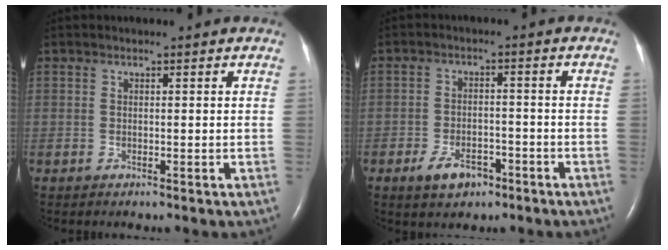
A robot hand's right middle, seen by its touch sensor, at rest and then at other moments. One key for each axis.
{"total": 5.0, "fx": -3.0, "fy": 2.8, "fz": 2.8, "tx": -0.052, "ty": 0.002, "tz": -0.044}